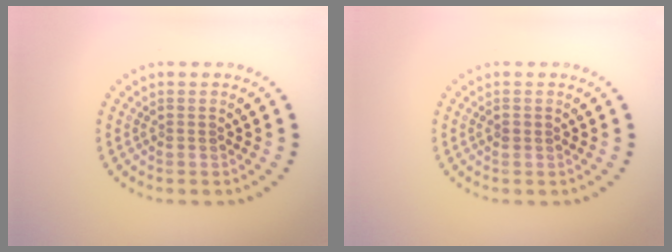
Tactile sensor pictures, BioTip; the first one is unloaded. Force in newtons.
{"total": 0.7, "press": 0.7, "slide": 0.1}